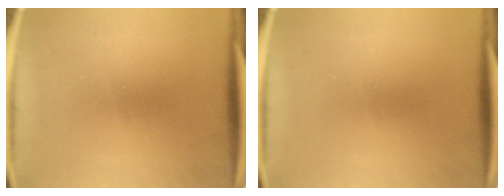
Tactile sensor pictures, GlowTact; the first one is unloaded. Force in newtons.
{"total": 0.0}